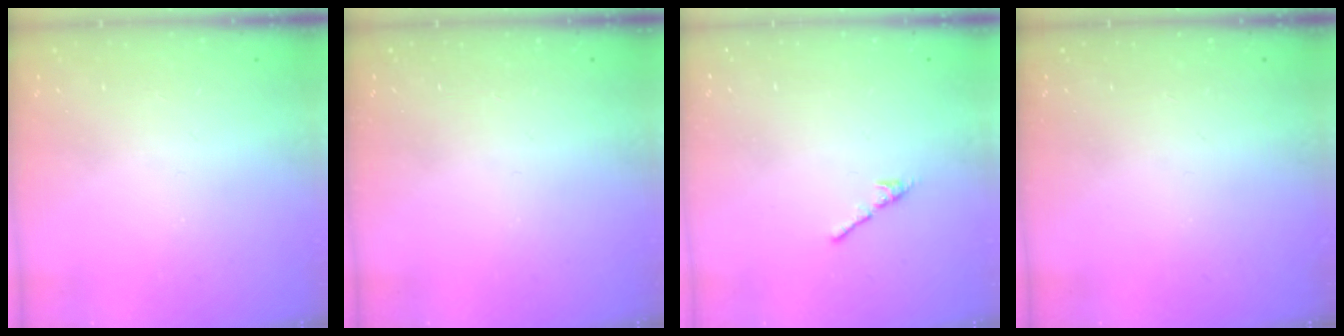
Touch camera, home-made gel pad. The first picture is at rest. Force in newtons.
{"total": 0.0}
{"total": 2.7, "press": 2.7, "slide": 0.7}
{"total": 0.0}